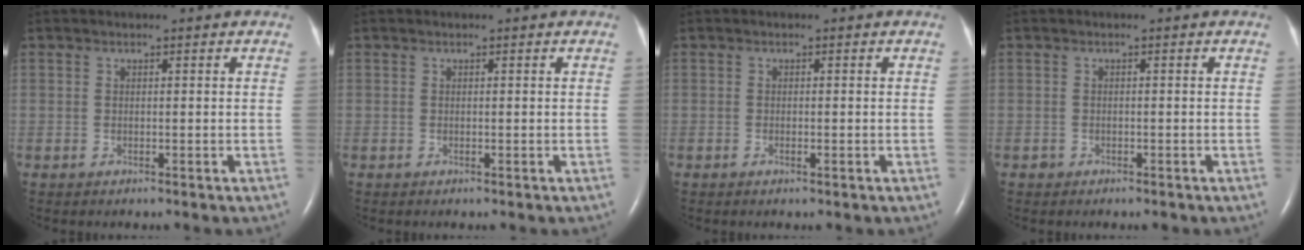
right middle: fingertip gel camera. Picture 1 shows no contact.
{"total": 0.0}
{"total": 0.7, "force": [-0.3, 0.1, 0.6], "torque": [-0.016, -0.002, -0.004]}
{"total": 0.8, "force": [-0.6, 0.5, 0.1], "torque": [-0.004, 0.002, -0.009]}